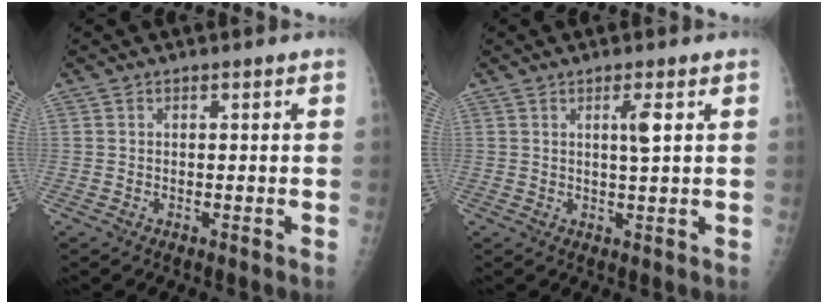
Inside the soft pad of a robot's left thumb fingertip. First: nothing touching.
{"total": 3.2, "force": [1.0, 0.2, 3.0], "torque": [-0.054, -0.008, 0.018]}